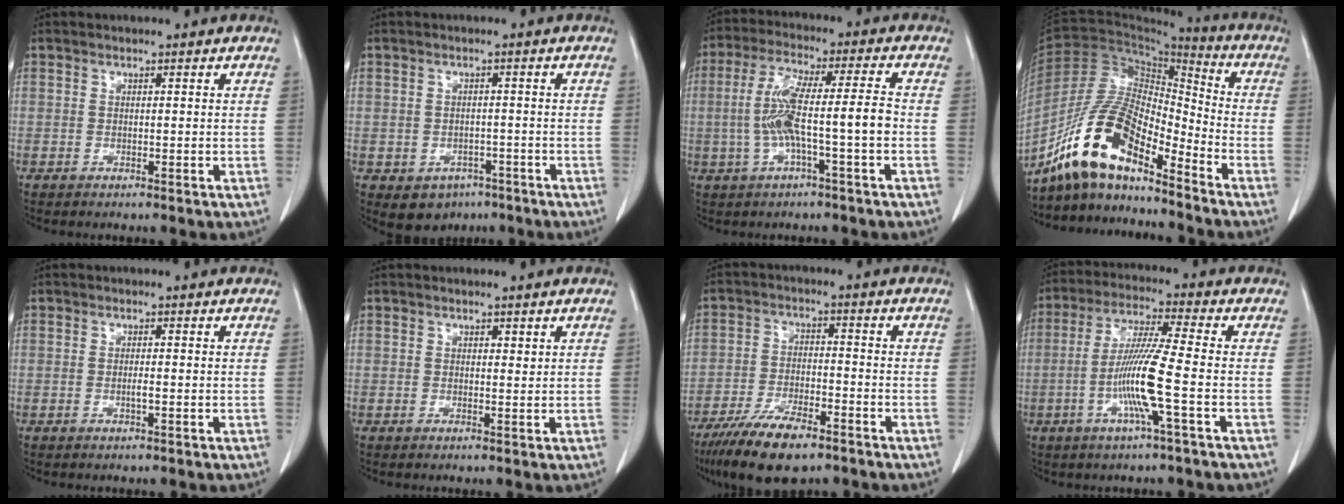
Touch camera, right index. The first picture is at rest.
{"total": 4.9, "force": [-2.7, 3.8, 1.3], "torque": [-0.012, 0.005, -0.028]}
{"total": 9.9, "force": [-1.8, 0.7, 9.7], "torque": [-0.191, 0.023, -0.034]}
{"total": 12.3, "force": [-9.0, 3.4, 7.6], "torque": [-0.162, 0.018, -0.170]}
{"total": 1.0, "force": [-0.2, 0.0, 1.0], "torque": [-0.021, -0.002, -0.005]}
{"total": 0.8, "force": [0.5, 0.4, 0.4], "torque": [-0.001, -0.004, 0.006]}
{"total": 10.6, "force": [-7.6, 2.9, 6.8], "torque": [-0.124, -0.017, -0.134]}
{"total": 10.3, "force": [-2.7, -0.8, 9.9], "torque": [-0.196, -0.009, -0.058]}